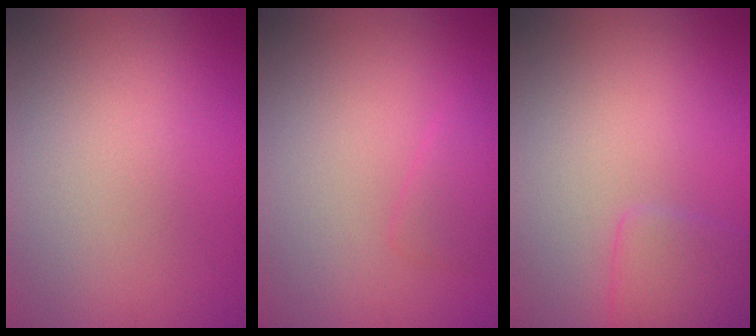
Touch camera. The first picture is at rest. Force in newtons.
{"total": 1.4, "press": 1.4, "slide": 0.2}
{"total": 2.2, "press": 2.2, "slide": 0.1}